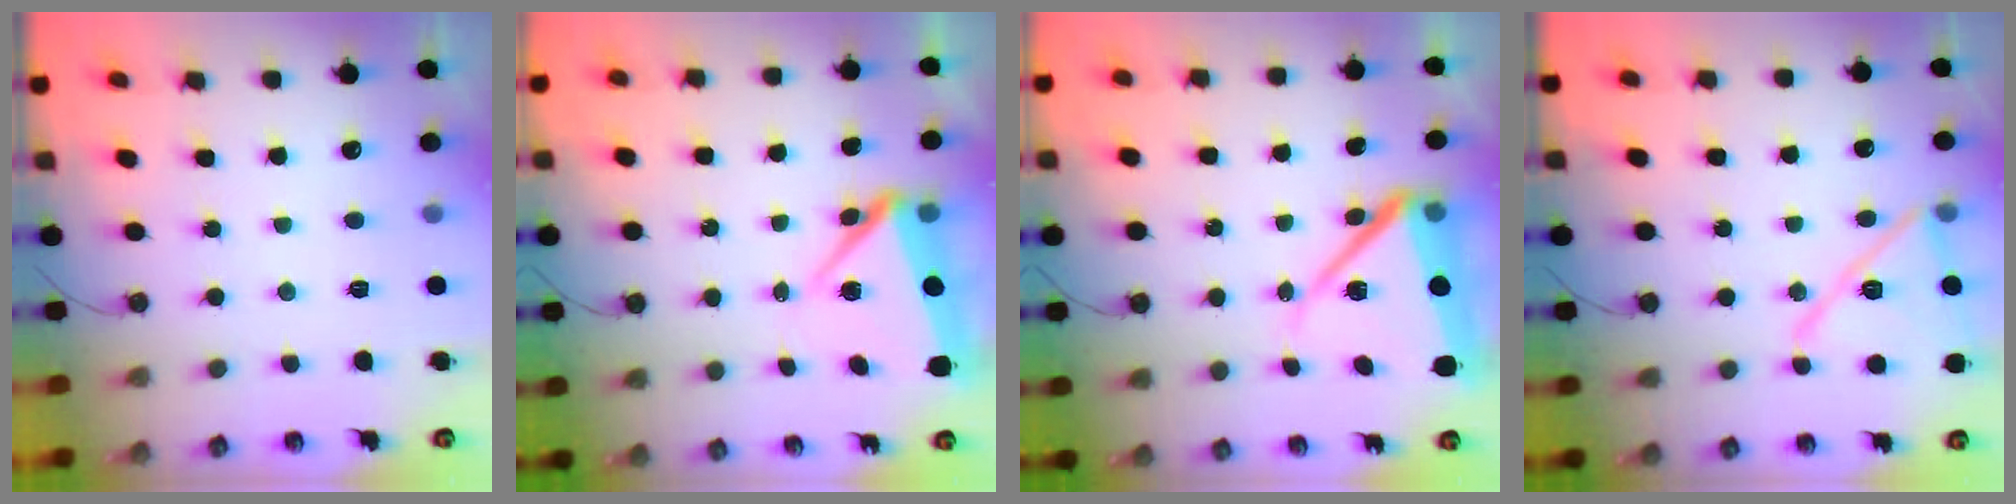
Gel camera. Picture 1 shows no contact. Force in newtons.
{"total": 7.3, "press": 7.0, "slide": 1.9}
{"total": 13.5, "press": 13.4, "slide": 1.5}
{"total": 15.2, "press": 15.1, "slide": 0.9}